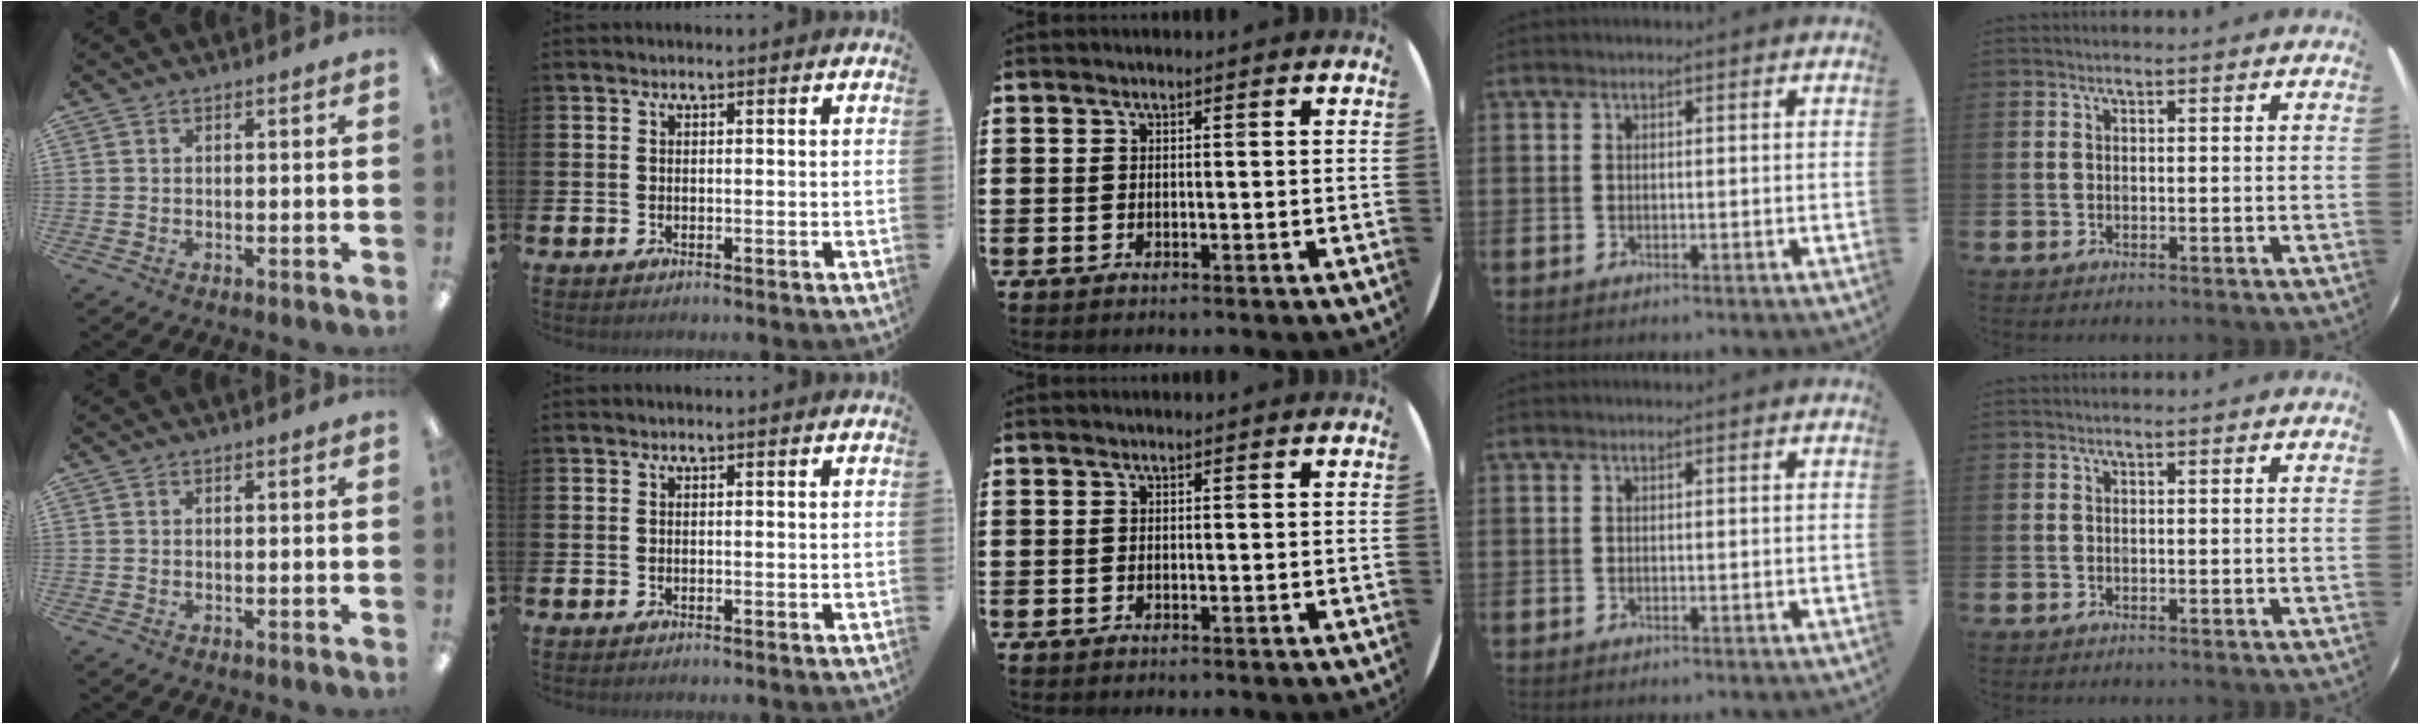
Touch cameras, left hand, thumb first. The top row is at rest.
{}